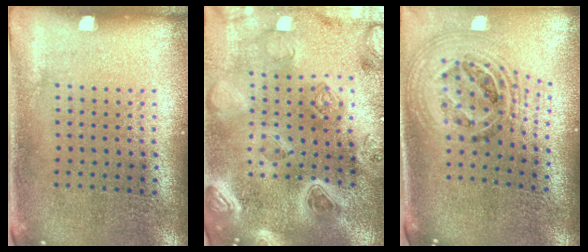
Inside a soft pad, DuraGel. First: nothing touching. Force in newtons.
{"total": 5.0, "press": 4.2, "slide": 2.7}
{"total": 1.9, "press": 1.6, "slide": 1.1}